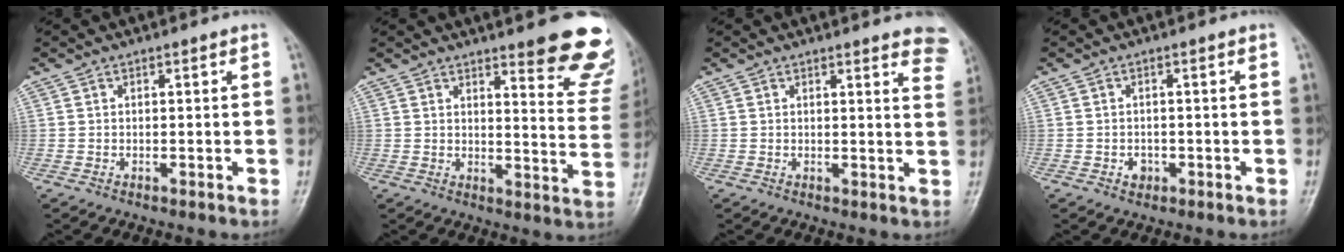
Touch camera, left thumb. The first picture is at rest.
{"total": 14.6, "force": [10.4, 3.4, 9.7], "torque": [-0.073, -0.071, 0.115]}
{"total": 3.5, "force": [2.8, 0.7, 1.9], "torque": [-0.013, -0.007, 0.021]}
{"total": 1.7, "force": [-0.6, 1.4, 0.7], "torque": [-0.003, 0.004, -0.007]}